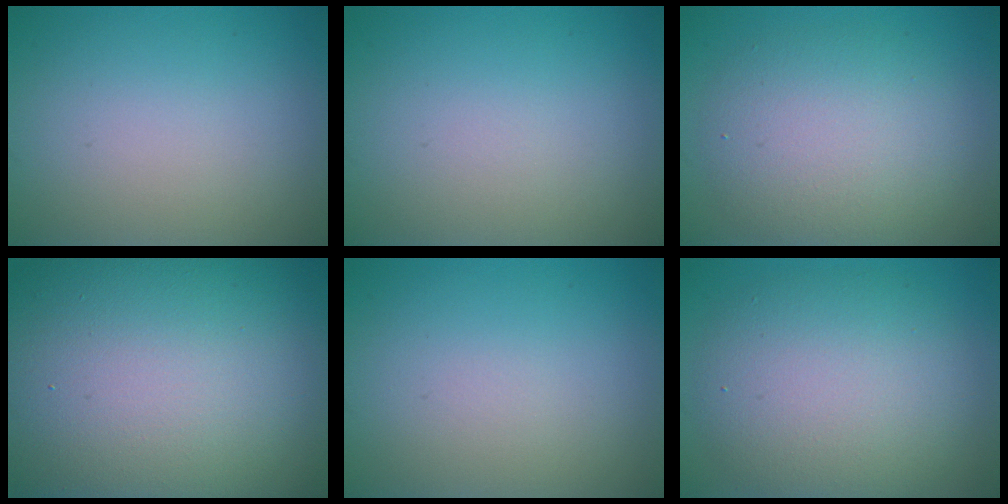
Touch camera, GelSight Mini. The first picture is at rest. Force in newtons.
{"total": 0.0}
{"total": 5.9, "press": 5.8, "slide": 0.4}
{"total": 21.9, "press": 21.9, "slide": 1.2}
{"total": 0.0}
{"total": 7.7, "press": 7.7, "slide": 0.2}